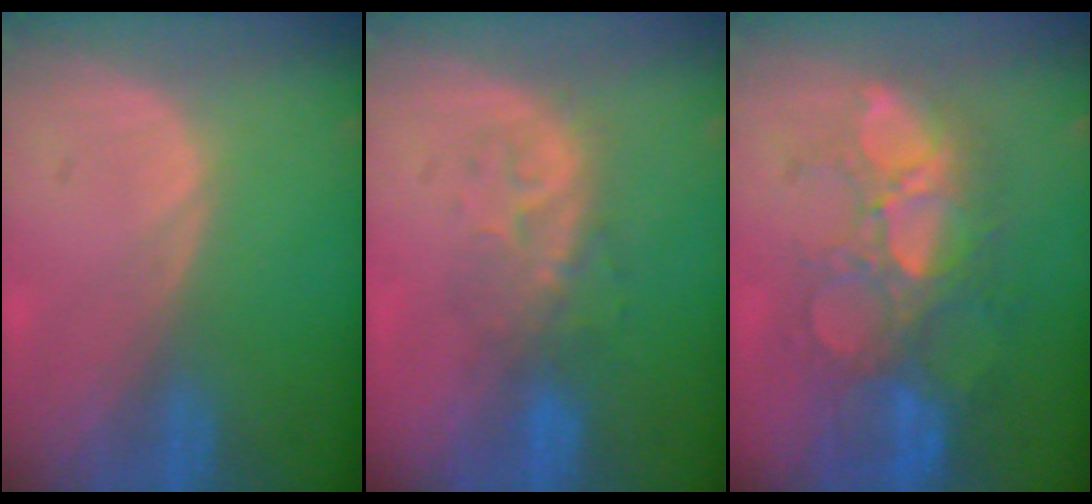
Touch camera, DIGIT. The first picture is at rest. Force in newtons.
{"total": 4.9, "press": 4.9, "slide": 0.8}
{"total": 11.0, "press": 9.5, "slide": 5.5}